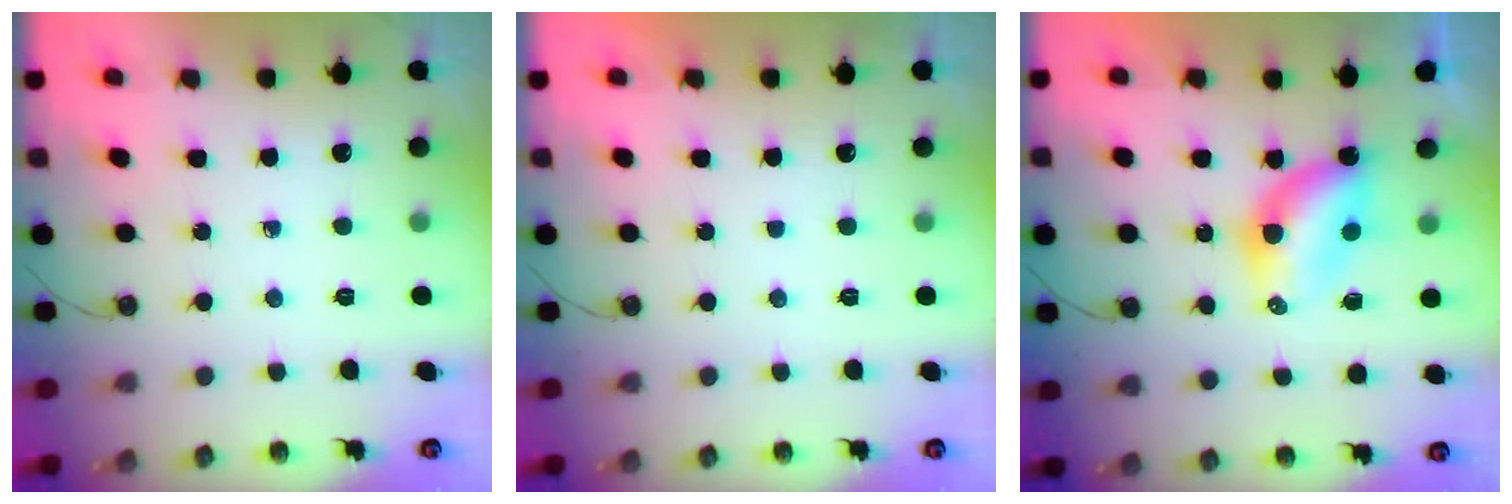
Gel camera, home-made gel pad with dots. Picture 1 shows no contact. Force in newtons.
{"total": 0.0}
{"total": 6.1, "press": 6.1, "slide": 0.1}